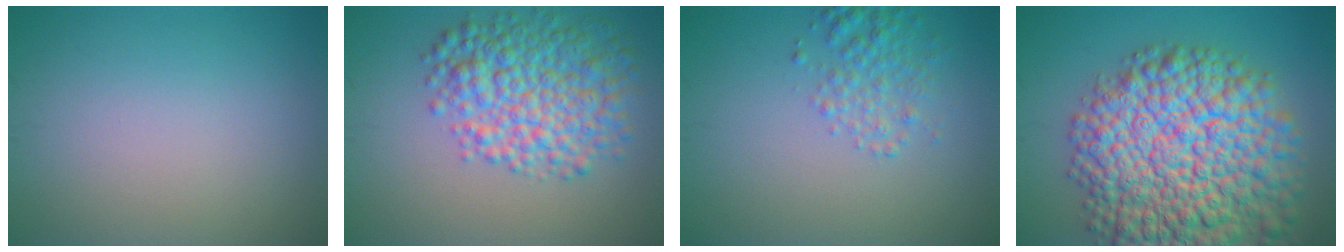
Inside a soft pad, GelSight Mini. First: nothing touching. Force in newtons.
{"total": 7.1, "press": 7.1, "slide": 0.1}
{"total": 2.6, "press": 2.6, "slide": 0.1}
{"total": 15.6, "press": 15.6, "slide": 0.7}